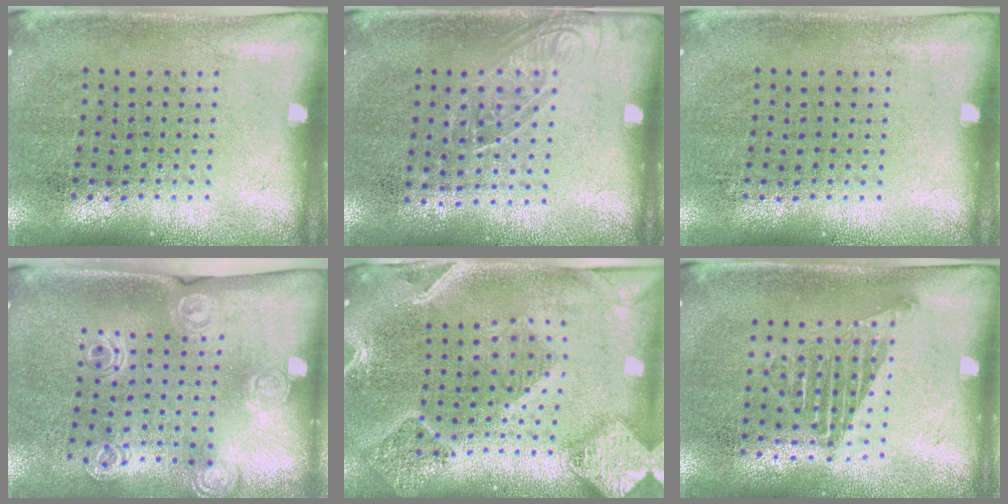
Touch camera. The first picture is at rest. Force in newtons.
{"total": 1.1, "press": 1.0, "slide": 0.6}
{"total": 0.0}
{"total": 1.4, "press": 1.4, "slide": 0.4}
{"total": 3.0, "press": 2.6, "slide": 1.5}
{"total": 1.2, "press": 1.0, "slide": 0.6}